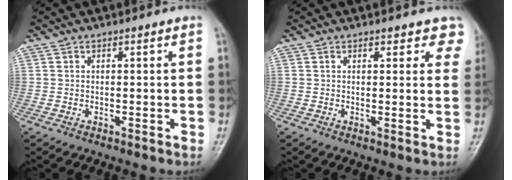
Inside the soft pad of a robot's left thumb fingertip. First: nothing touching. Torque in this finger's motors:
{"motor_torque": [0.02, -0.09, 0.16, 0.17, -0.02]}